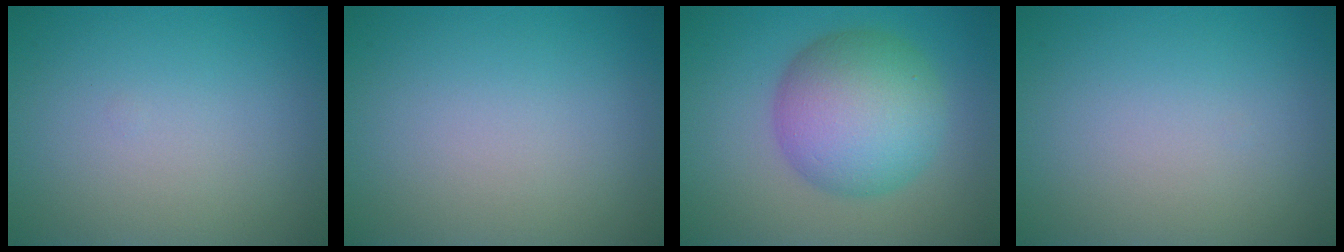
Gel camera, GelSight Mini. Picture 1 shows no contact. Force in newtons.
{"total": 0.0}
{"total": 8.4, "press": 8.4, "slide": 0.2}
{"total": 0.0}